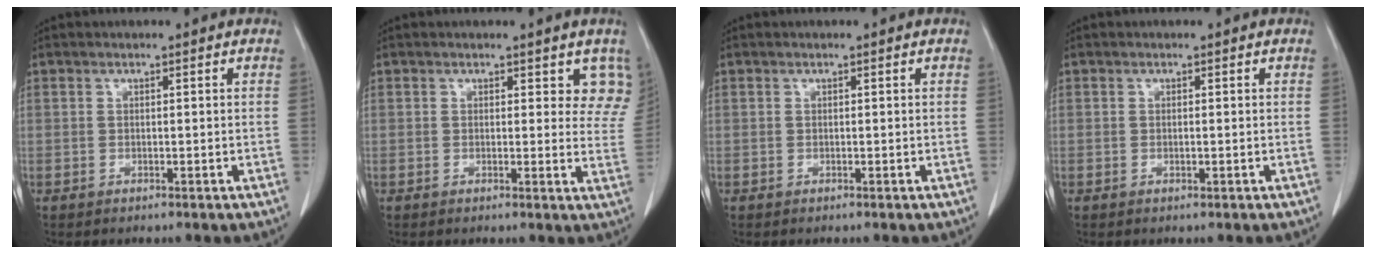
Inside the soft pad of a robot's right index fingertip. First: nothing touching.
{"total": 5.3, "force": [4.0, 2.8, 2.0], "torque": [0.002, -0.013, 0.027]}
{"total": 0.0}
{"total": 0.0}